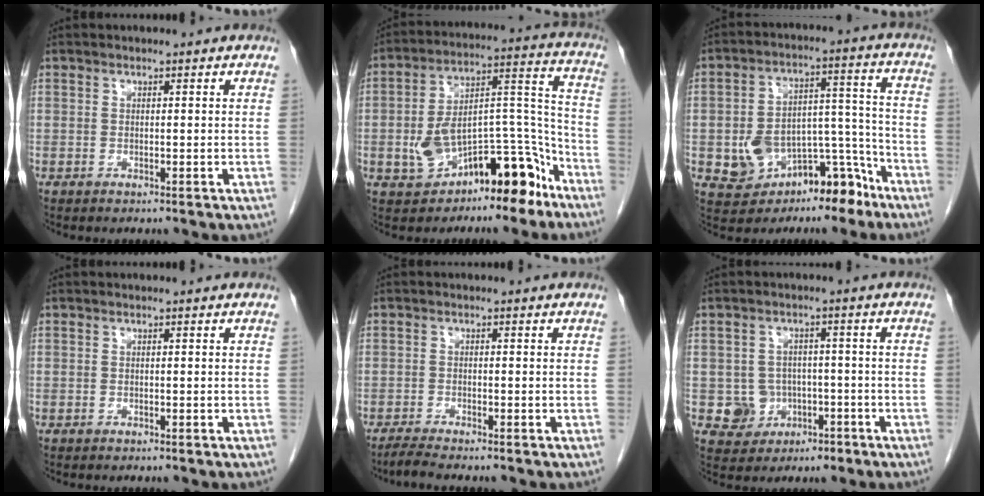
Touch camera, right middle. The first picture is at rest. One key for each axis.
{"total": 15.1, "fx": -8.1, "fy": 6.4, "fz": 11.0, "tx": -0.164, "ty": 0.045, "tz": -0.115}
{"total": 13.3, "fx": -7.3, "fy": 6.9, "fz": 8.6, "tx": -0.129, "ty": 0.042, "tz": -0.100}
{"total": 0.0}
{"total": 2.4, "fx": -2.2, "fy": -0.4, "fz": 1.0, "tx": -0.031, "ty": -0.010, "tz": -0.043}
{"total": 5.4, "fx": -1.6, "fy": 5.1, "fz": 0.8, "tx": -0.005, "ty": 0.015, "tz": -0.014}